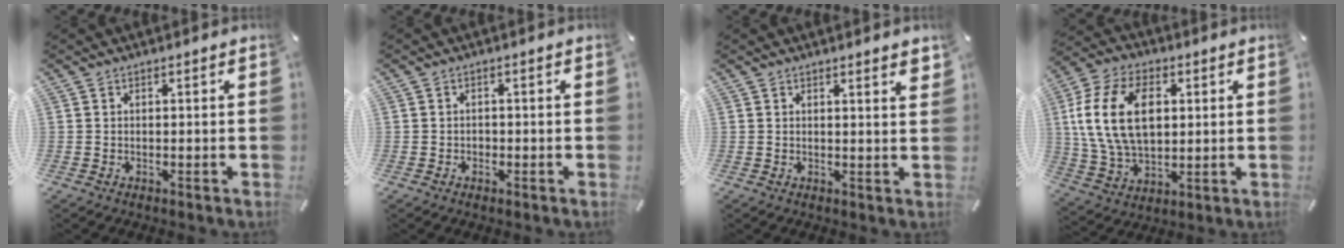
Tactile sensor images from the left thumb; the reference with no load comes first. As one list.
[{"total": 1.0, "force": [-0.4, 0.9, 0.5], "torque": [-0.010, 0.003, -0.010]}, {"total": 1.9, "force": [1.6, 0.0, 1.1], "torque": [-0.016, -0.004, 0.027]}, {"total": 16.6, "force": [3.0, 11.2, 11.8], "torque": [-0.255, 0.010, 0.051]}]